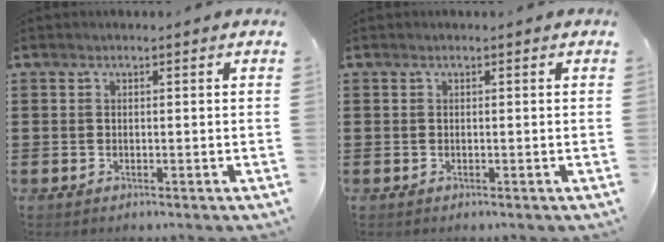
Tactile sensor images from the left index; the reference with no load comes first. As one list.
[{"total": 0.0}]